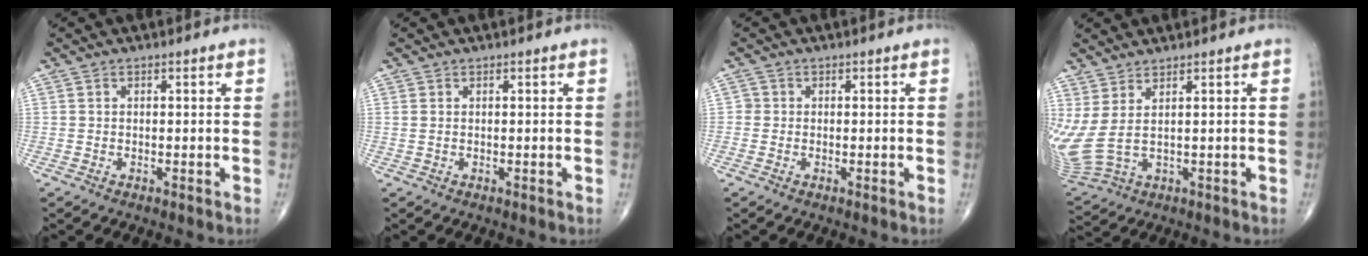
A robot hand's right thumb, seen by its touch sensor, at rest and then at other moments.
{"total": 0.6, "force": [0.2, 0.2, 0.5], "torque": [-0.016, 0.007, 0.008]}
{"total": 1.0, "force": [-0.1, 0.9, 0.1], "torque": [0.005, 0.003, -0.003]}
{"total": 9.4, "force": [2.4, 3.3, 8.5], "torque": [-0.232, -0.014, 0.066]}